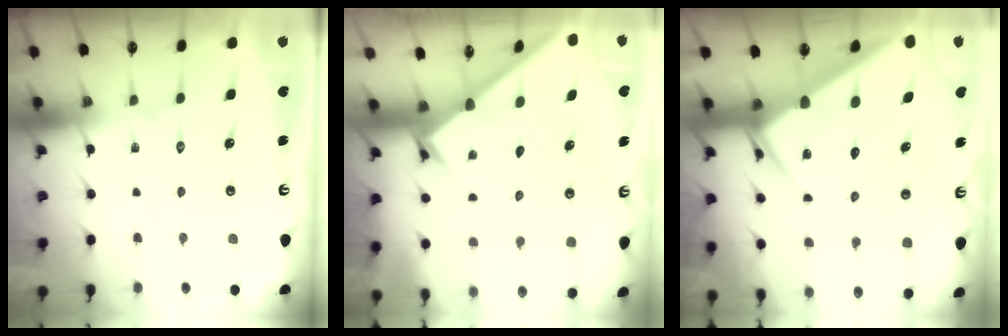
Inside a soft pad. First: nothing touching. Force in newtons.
{"total": 1.7, "press": 1.7, "slide": 0.1}
{"total": 8.3, "press": 8.3, "slide": 0.8}